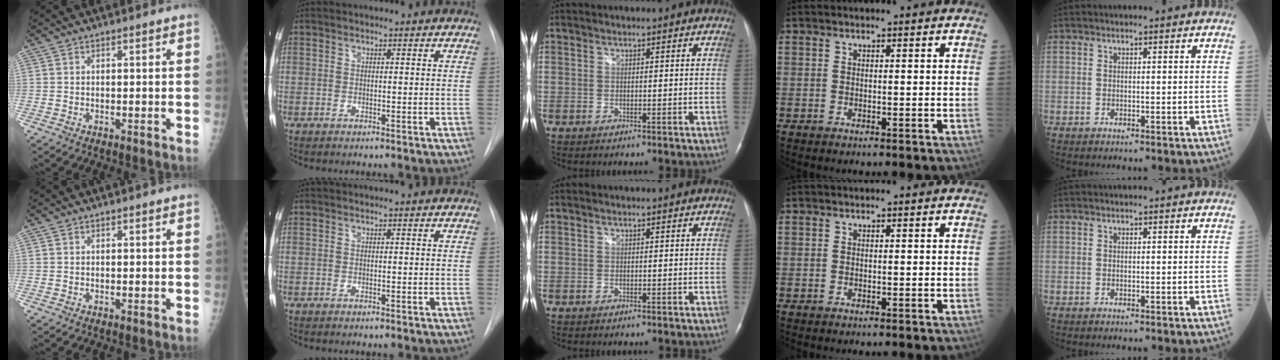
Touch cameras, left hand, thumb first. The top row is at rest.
{}